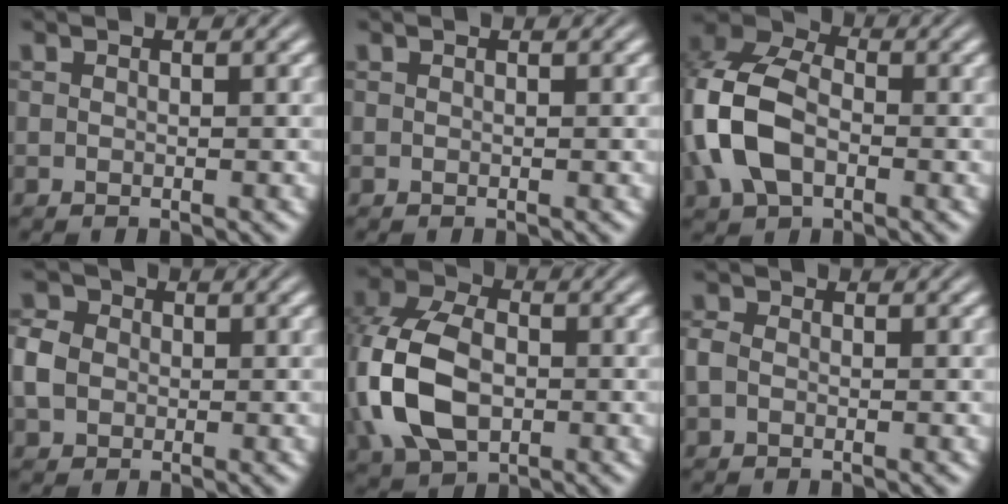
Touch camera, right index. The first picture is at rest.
{"total": 0.0}
{"total": 9.8, "force": [0.7, 7.6, 6.2], "torque": [-0.141, 0.003, 0.004]}
{"total": 2.6, "force": [0.3, 2.2, 1.3], "torque": [-0.028, 0.001, 0.006]}
{"total": 8.5, "force": [-0.4, 6.0, 6.0], "torque": [-0.155, -0.025, 0.011]}
{"total": 0.6, "force": [-0.3, 0.3, 0.5], "torque": [-0.009, -0.004, -0.003]}